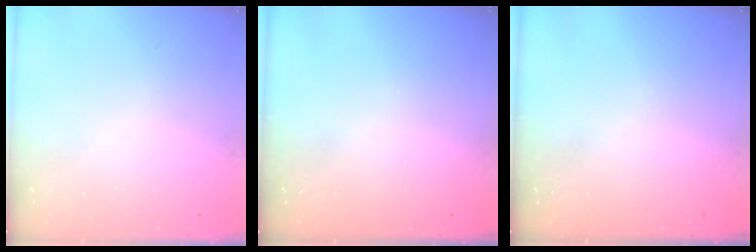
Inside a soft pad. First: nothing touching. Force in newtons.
{"total": 0.0}
{"total": 0.0}